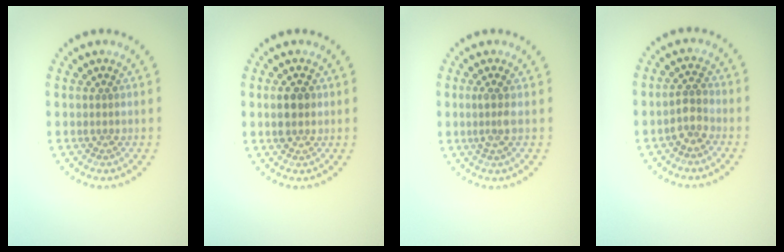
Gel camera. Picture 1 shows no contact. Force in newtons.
{"total": 2.2, "press": 2.1, "slide": 0.2}
{"total": 1.5, "press": 1.2, "slide": 1.0}
{"total": 2.0, "press": 1.7, "slide": 1.0}